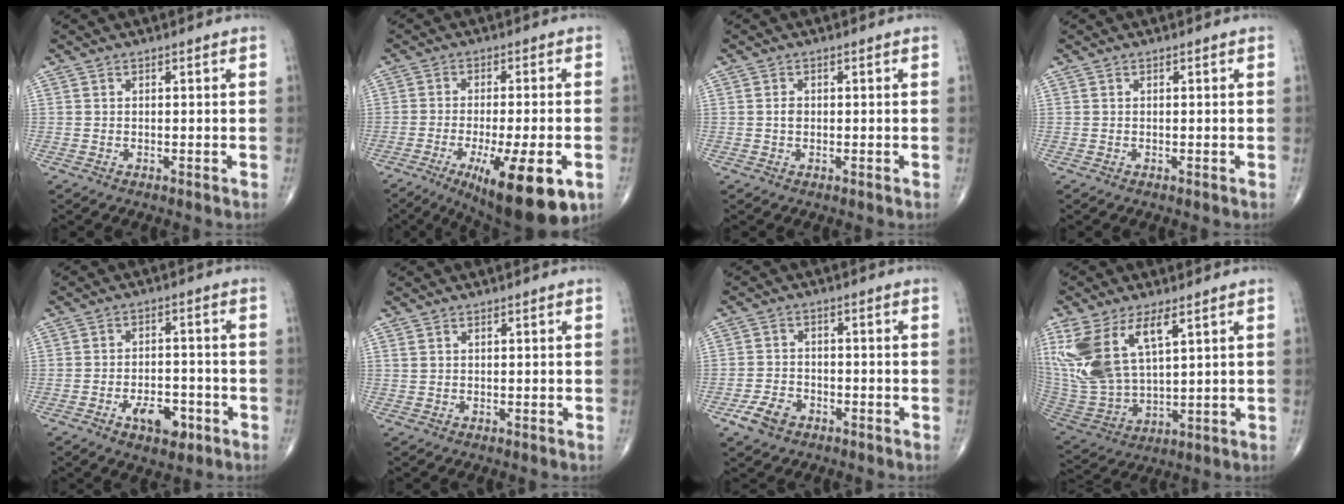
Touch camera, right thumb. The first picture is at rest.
{"total": 17.2, "force": [-7.3, 4.7, 14.9], "torque": [-0.197, -0.007, -0.100]}
{"total": 1.2, "force": [-0.1, 0.9, 0.8], "torque": [-0.013, 0.001, -0.002]}
{"total": 0.0}
{"total": 7.6, "force": [-3.6, 4.1, 5.3], "torque": [-0.062, 0.023, -0.051]}
{"total": 0.6, "force": [0.4, 0.2, 0.3], "torque": [-0.008, 0.005, 0.011]}
{"total": 4.9, "force": [-2.8, 3.3, 2.3], "torque": [-0.038, 0.016, -0.048]}
{"total": 17.1, "force": [7.3, 7.9, 13.3], "torque": [-0.281, -0.024, 0.157]}